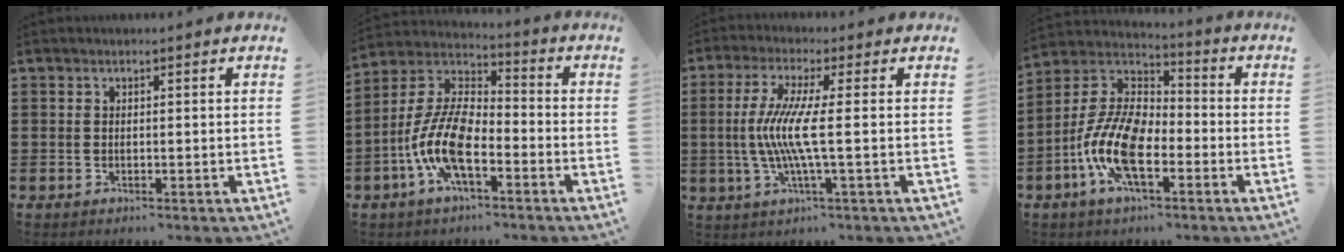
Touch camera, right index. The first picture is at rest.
{"total": 11.1, "force": [-4.5, 4.4, 9.2], "torque": [-0.230, -0.010, -0.093]}
{"total": 7.7, "force": [-0.5, -0.1, 7.7], "torque": [-0.169, -0.018, -0.022]}
{"total": 12.5, "force": [-4.7, 5.3, 10.3], "torque": [-0.256, -0.010, -0.097]}